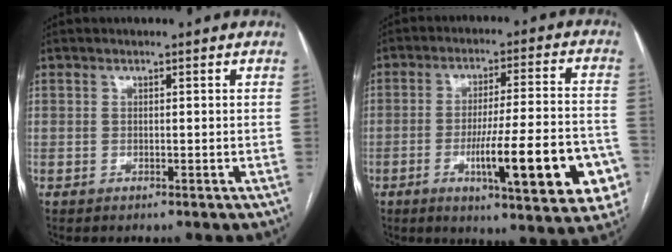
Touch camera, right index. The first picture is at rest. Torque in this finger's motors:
{"motor_torque": [1.80, -0.34, 0.77, 0.21]}